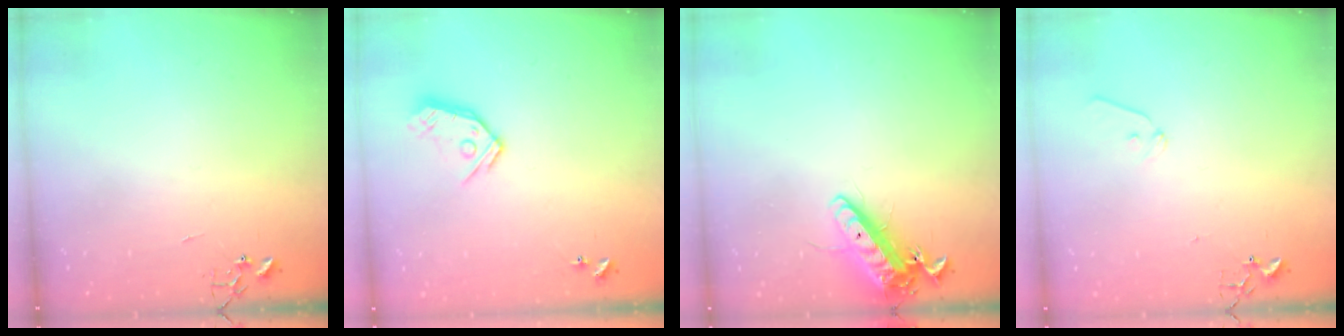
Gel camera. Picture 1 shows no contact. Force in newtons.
{"total": 9.9, "press": 9.9, "slide": 0.8}
{"total": 13.6, "press": 13.4, "slide": 2.3}
{"total": 7.0, "press": 6.9, "slide": 0.8}